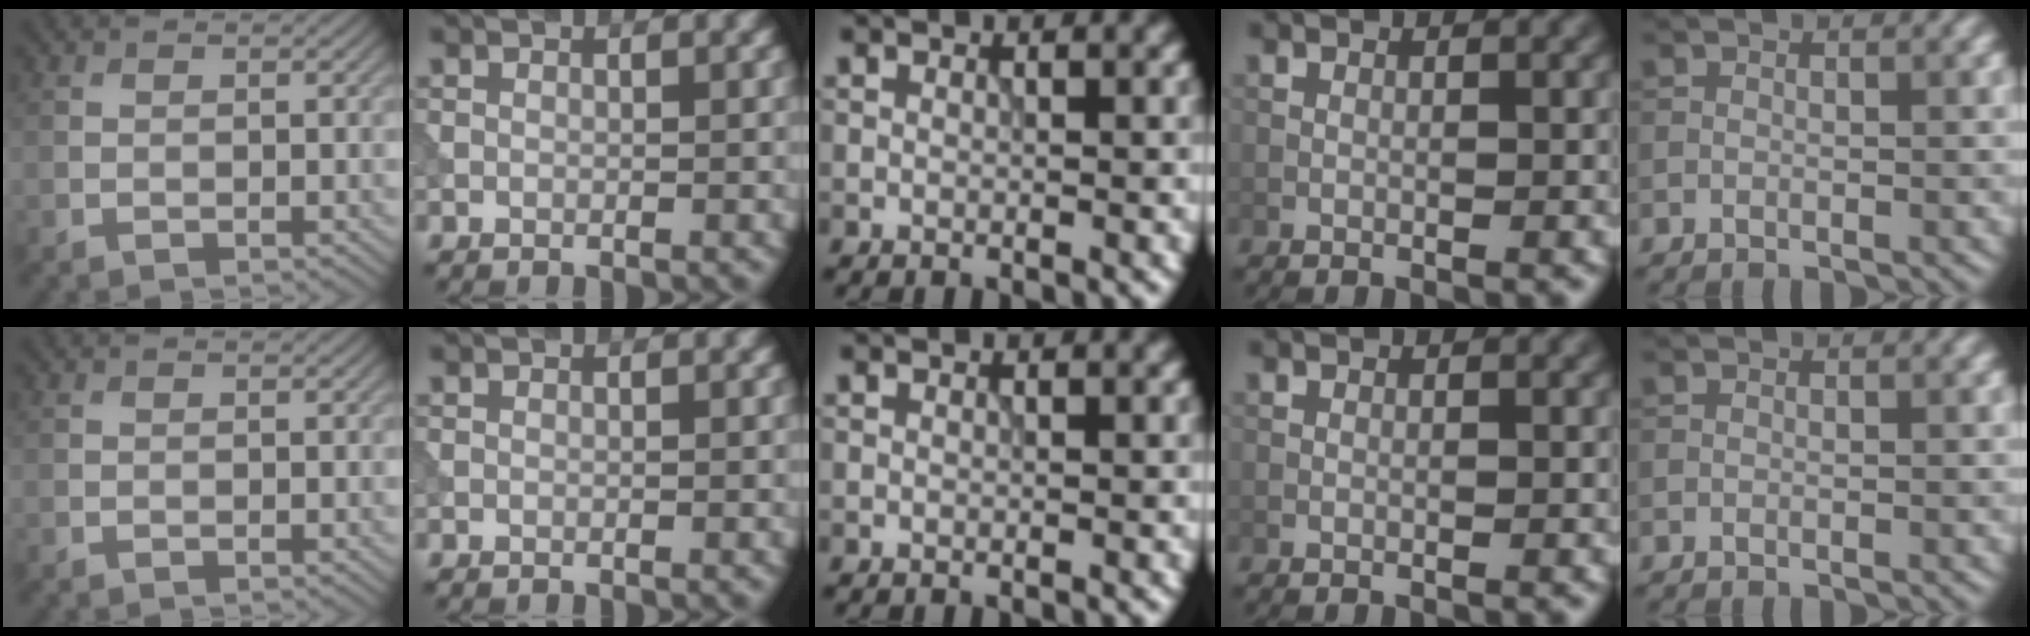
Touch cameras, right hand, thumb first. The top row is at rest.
{}